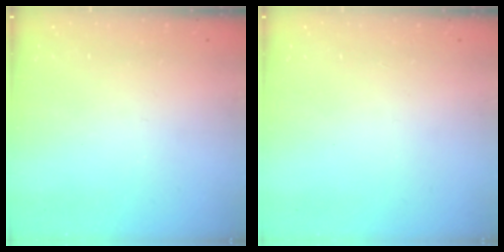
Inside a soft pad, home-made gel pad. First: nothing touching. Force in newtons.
{"total": 0.0}